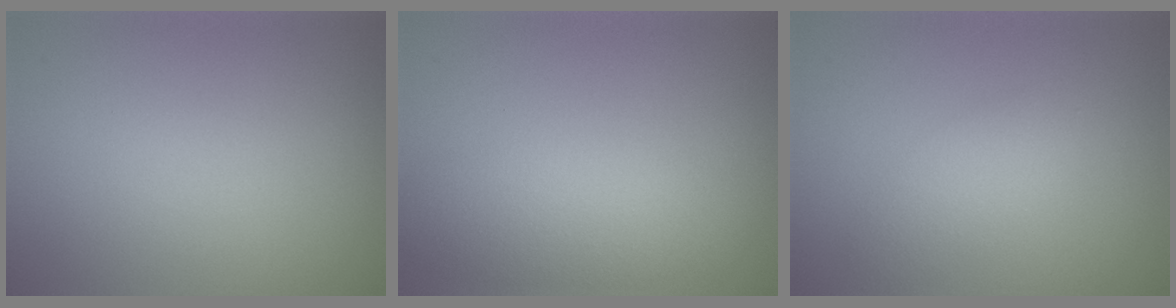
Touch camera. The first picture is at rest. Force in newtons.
{"total": 4.0, "press": 4.0, "slide": 0.2}
{"total": 2.2, "press": 2.2, "slide": 0.2}